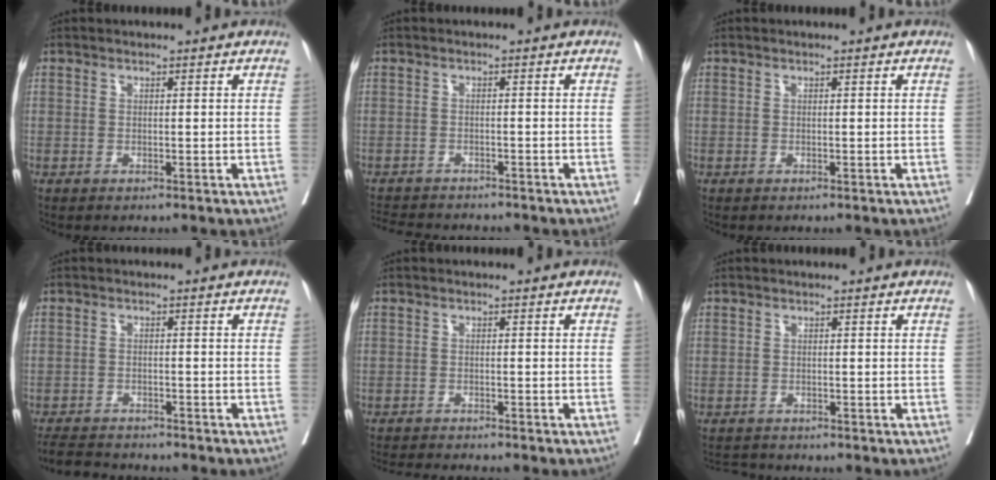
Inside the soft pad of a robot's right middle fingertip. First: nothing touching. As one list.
[{"total": 6.8, "force": [-6.4, 1.1, 1.9], "torque": [-0.025, -0.005, -0.096]}, {"total": 0.0}, {"total": 5.6, "force": [-5.3, 0.8, 1.4], "torque": [-0.017, -0.014, -0.088]}, {"total": 4.2, "force": [-4.0, -0.5, 1.2], "torque": [-0.012, -0.013, -0.065]}, {"total": 1.0, "force": [-0.7, 0.5, -0.5], "torque": [-0.001, -0.004, -0.014]}]